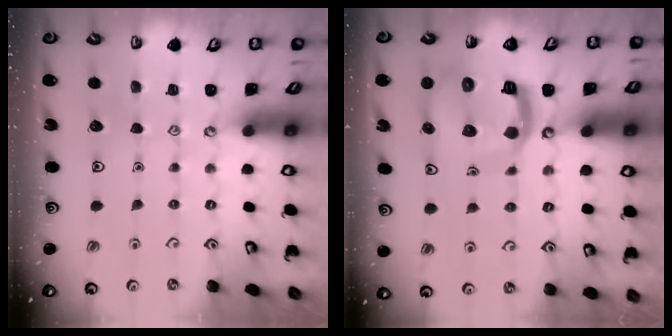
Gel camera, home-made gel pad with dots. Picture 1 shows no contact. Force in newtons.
{"total": 13.8, "press": 13.7, "slide": 1.7}